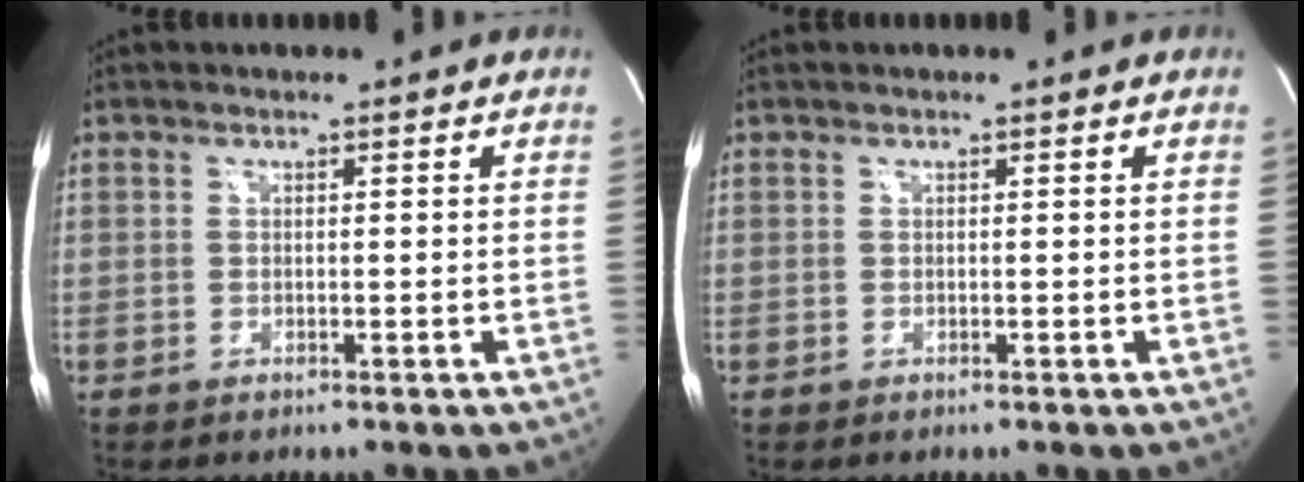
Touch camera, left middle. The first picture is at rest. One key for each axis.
{"total": 0.0}